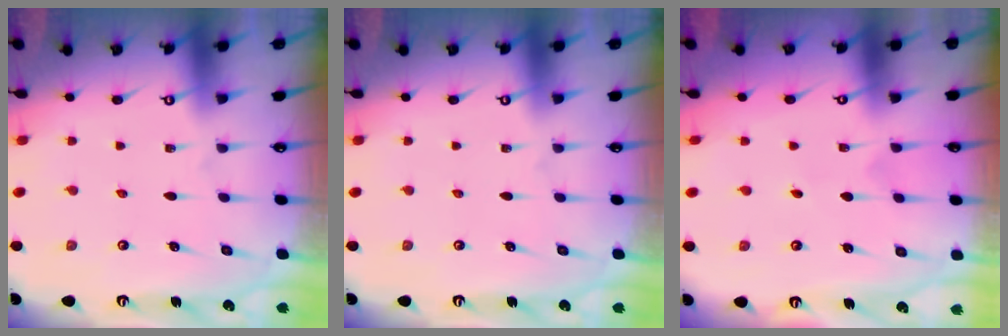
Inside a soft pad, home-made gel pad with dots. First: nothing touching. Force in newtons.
{"total": 0.0}
{"total": 2.7, "press": 2.7, "slide": 0.2}